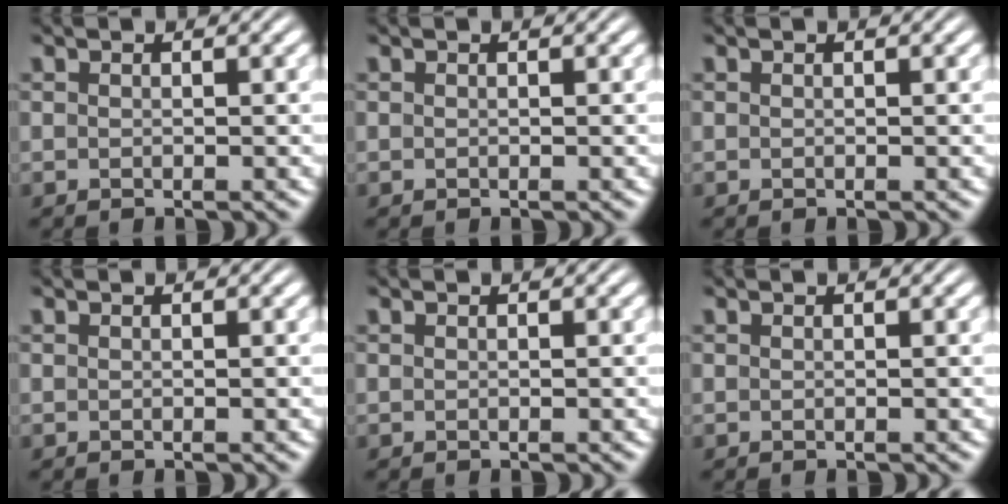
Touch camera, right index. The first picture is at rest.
{"total": 0.0}
{"total": 0.0}
{"total": 0.0}
{"total": 0.0}
{"total": 0.0}